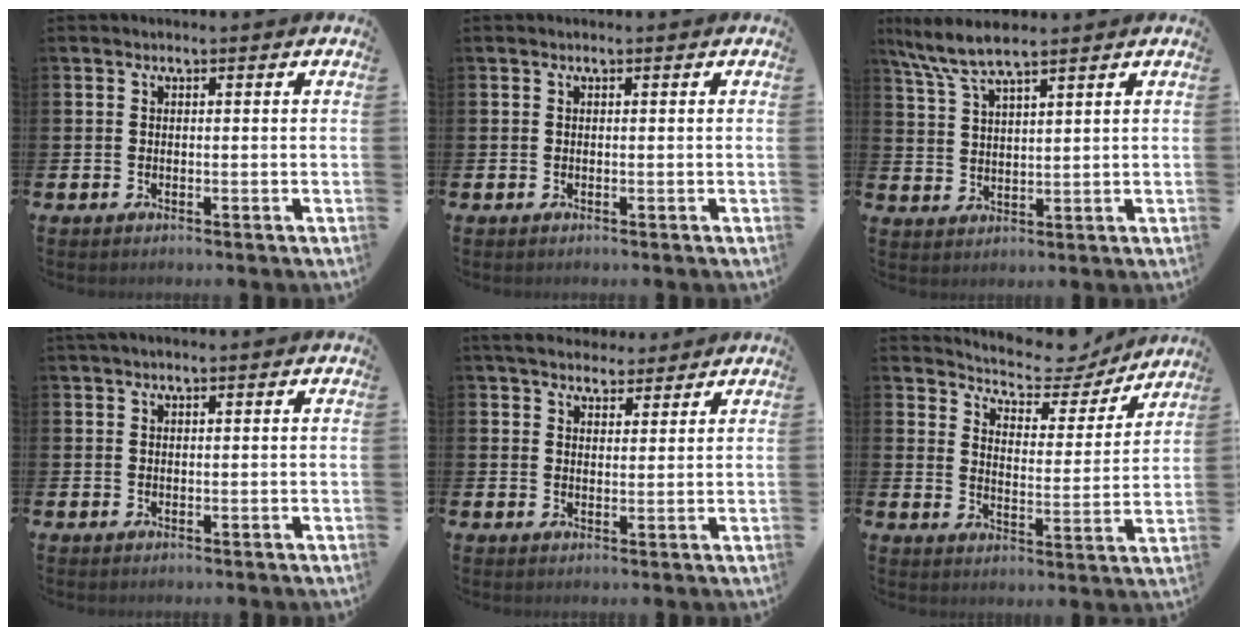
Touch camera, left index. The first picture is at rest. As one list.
[{"total": 0.0}, {"total": 6.7, "force": [5.7, 0.9, 3.3], "torque": [-0.087, -0.013, 0.104]}, {"total": 0.9, "force": [0.8, 0.0, 0.5], "torque": [-0.009, 0.001, 0.013]}, {"total": 4.8, "force": [4.5, 1.5, 0.8], "torque": [-0.030, -0.015, 0.083]}, {"total": 7.0, "force": [6.5, 2.1, 1.3], "torque": [-0.056, -0.050, 0.112]}]